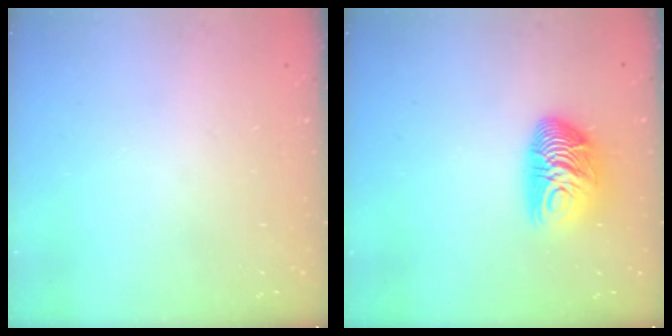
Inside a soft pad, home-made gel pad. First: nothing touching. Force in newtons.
{"total": 11.7, "press": 11.7, "slide": 1.1}